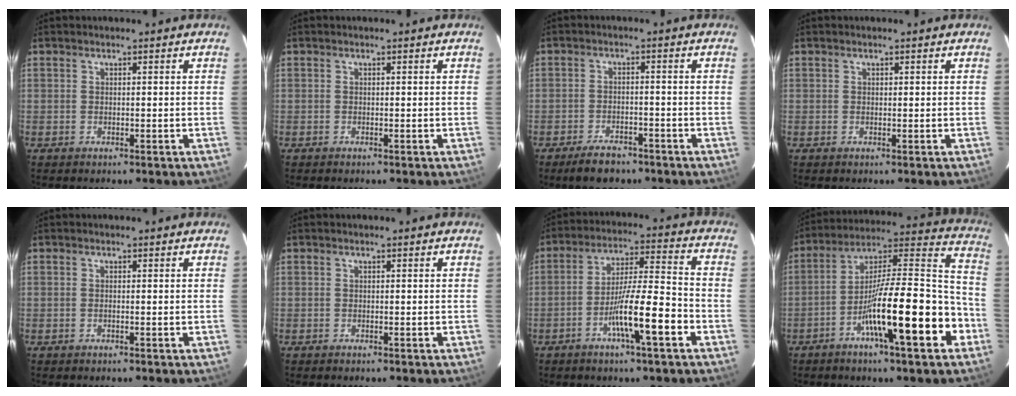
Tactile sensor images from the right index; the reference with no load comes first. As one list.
[{"total": 0.0}, {"total": 5.2, "force": [-4.0, 2.4, 2.4], "torque": [-0.046, -0.001, -0.061]}, {"total": 0.0}, {"total": 0.0}, {"total": 0.0}, {"total": 11.3, "force": [-4.8, 0.6, 10.2], "torque": [-0.178, 0.005, -0.084]}, {"total": 19.5, "force": [-7.8, 2.2, 17.8], "torque": [-0.283, 0.005, -0.125]}]